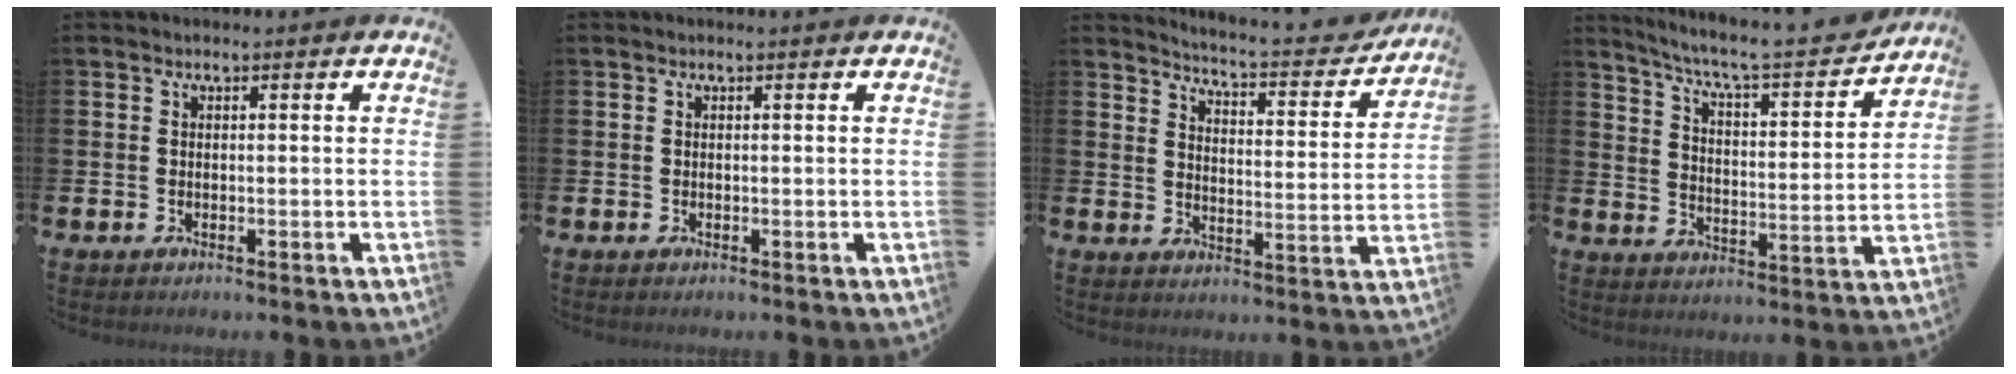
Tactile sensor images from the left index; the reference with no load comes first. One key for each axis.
{"total": 0.0}
{"total": 4.8, "fx": 4.7, "fy": 0.2, "fz": 0.9, "tx": -0.035, "ty": -0.044, "tz": 0.072}
{"total": 7.0, "fx": 6.3, "fy": 0.7, "fz": 2.9, "tx": -0.078, "ty": -0.051, "tz": 0.100}